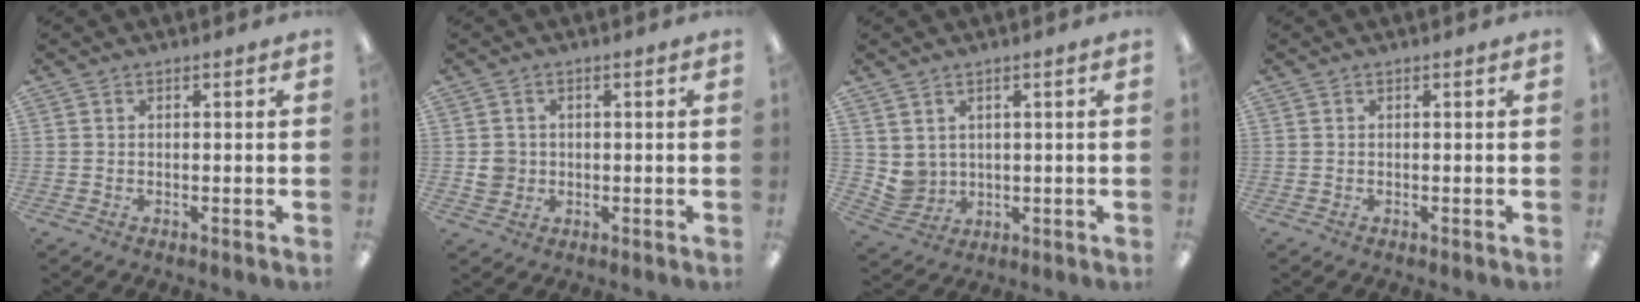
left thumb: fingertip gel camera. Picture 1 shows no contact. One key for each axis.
{"total": 3.7, "fx": 0.1, "fy": 3.7, "fz": 0.7, "tx": -0.002, "ty": 0.002, "tz": -0.001}
{"total": 4.5, "fx": 2.8, "fy": 3.4, "fz": 0.7, "tx": -0.027, "ty": -0.010, "tz": 0.057}
{"total": 0.0}